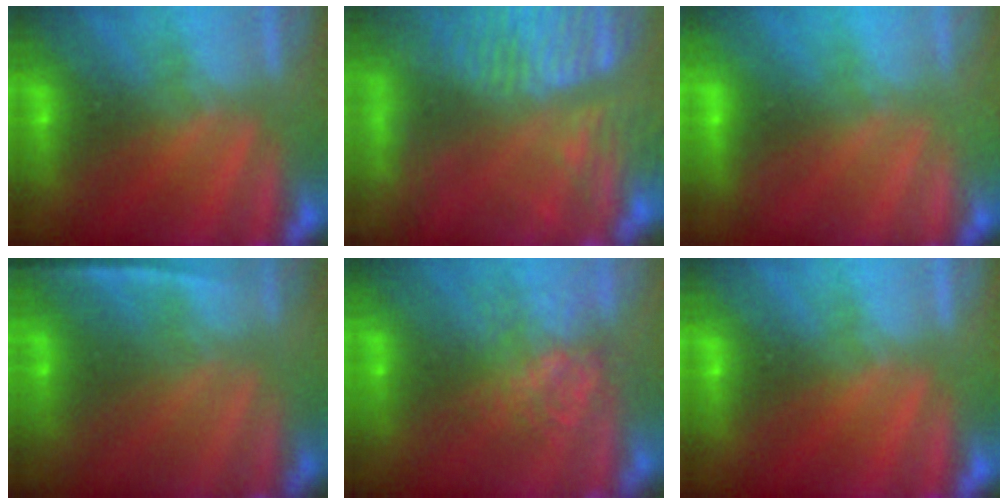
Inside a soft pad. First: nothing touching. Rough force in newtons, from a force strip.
{"total": 7.4}
{"total": 2.1}
{"total": 1.4}
{"total": 9.3}
{"total": 0.0}